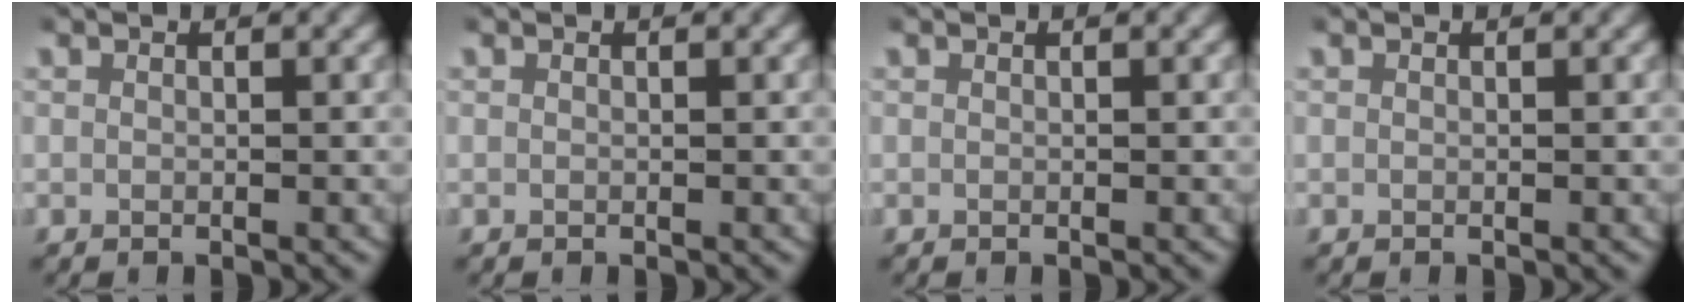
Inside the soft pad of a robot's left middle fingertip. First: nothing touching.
{"total": 0.0}
{"total": 0.0}
{"total": 0.0}